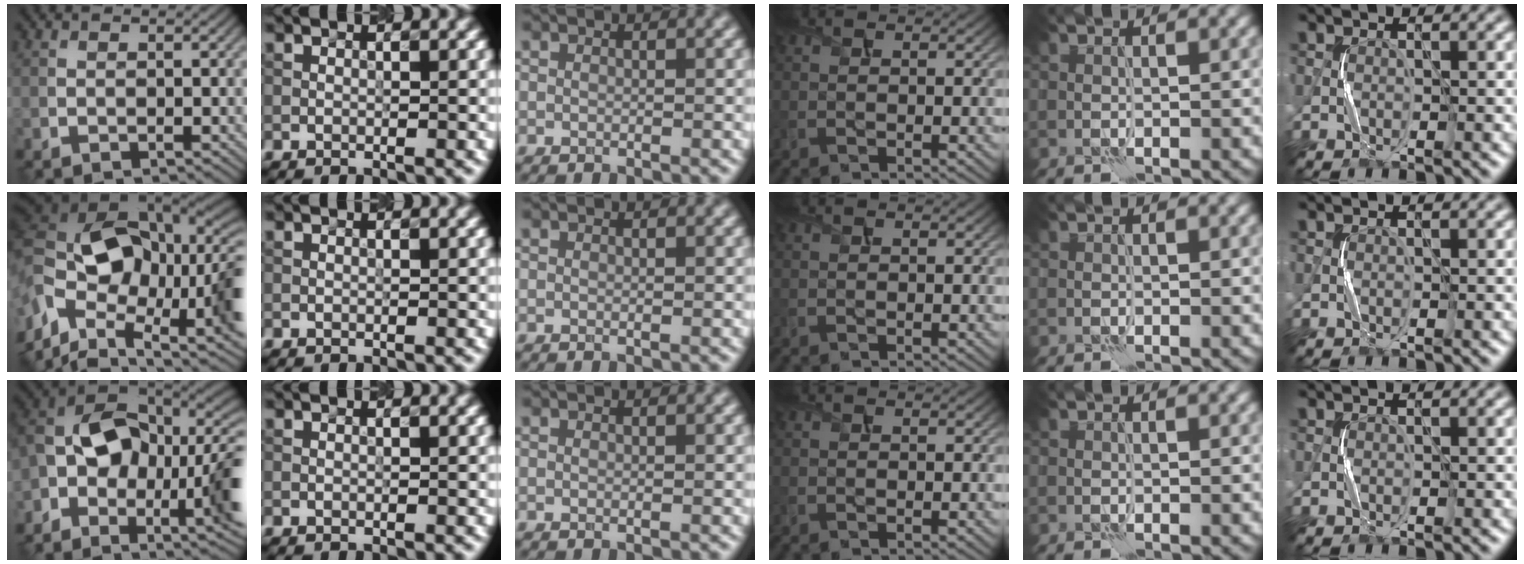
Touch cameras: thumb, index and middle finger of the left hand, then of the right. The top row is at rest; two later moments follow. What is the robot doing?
{"motion": "squeeze", "object": "stress ball aka squeeze ball"}